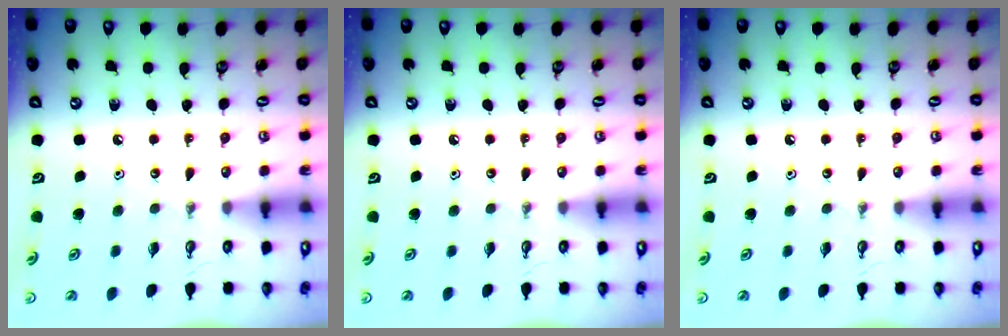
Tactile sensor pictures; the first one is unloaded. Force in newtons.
{"total": 0.0}
{"total": 0.0}